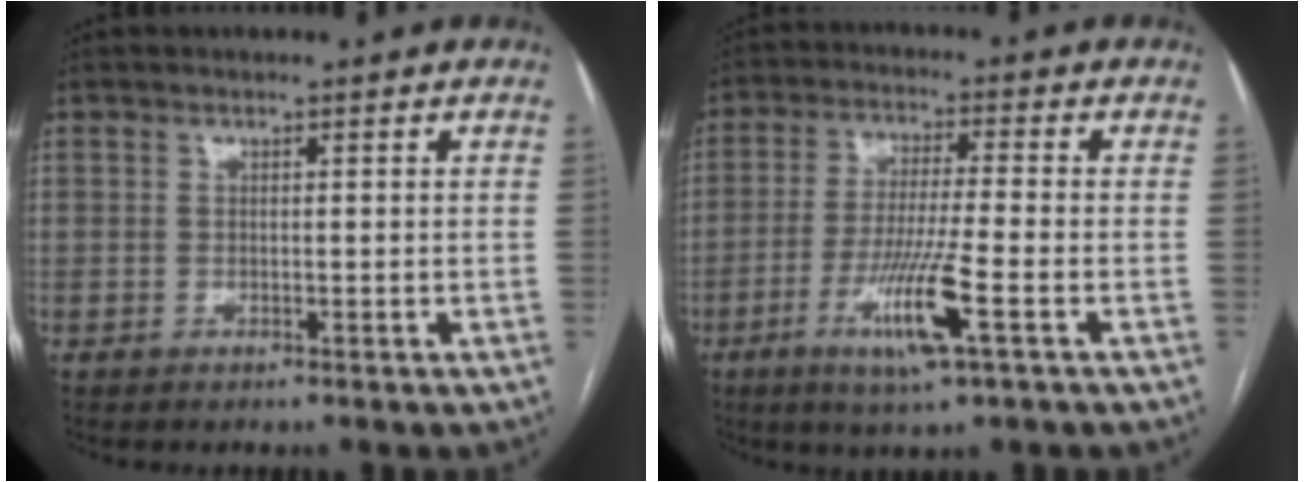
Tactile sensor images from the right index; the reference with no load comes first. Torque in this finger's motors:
{"motor_torque": [1.40, -0.33, 0.75, 0.17]}